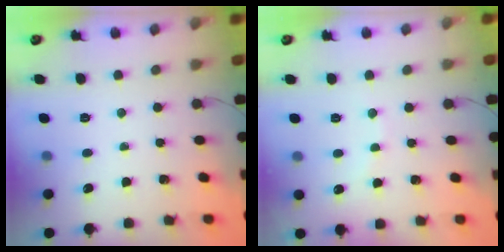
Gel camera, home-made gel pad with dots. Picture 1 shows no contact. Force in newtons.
{"total": 6.2, "press": 6.2, "slide": 0.9}